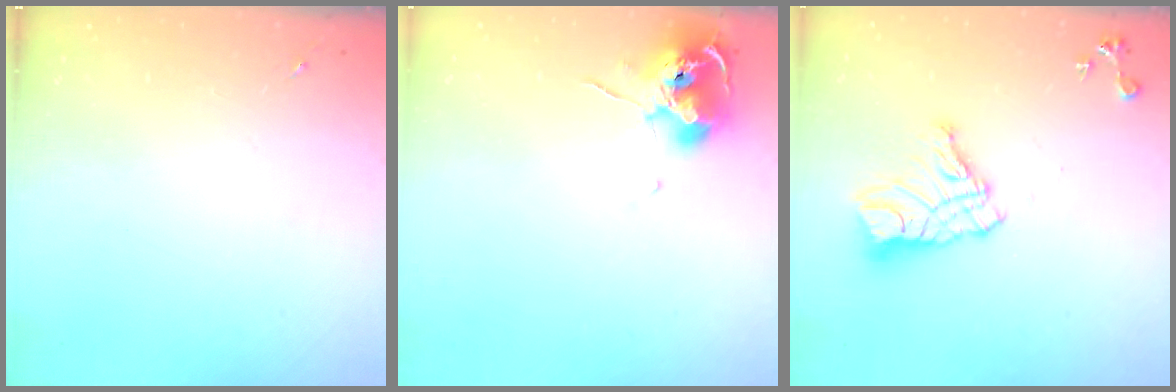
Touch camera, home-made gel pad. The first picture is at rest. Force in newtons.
{"total": 10.4, "press": 10.3, "slide": 1.2}
{"total": 13.2, "press": 13.2, "slide": 1.3}